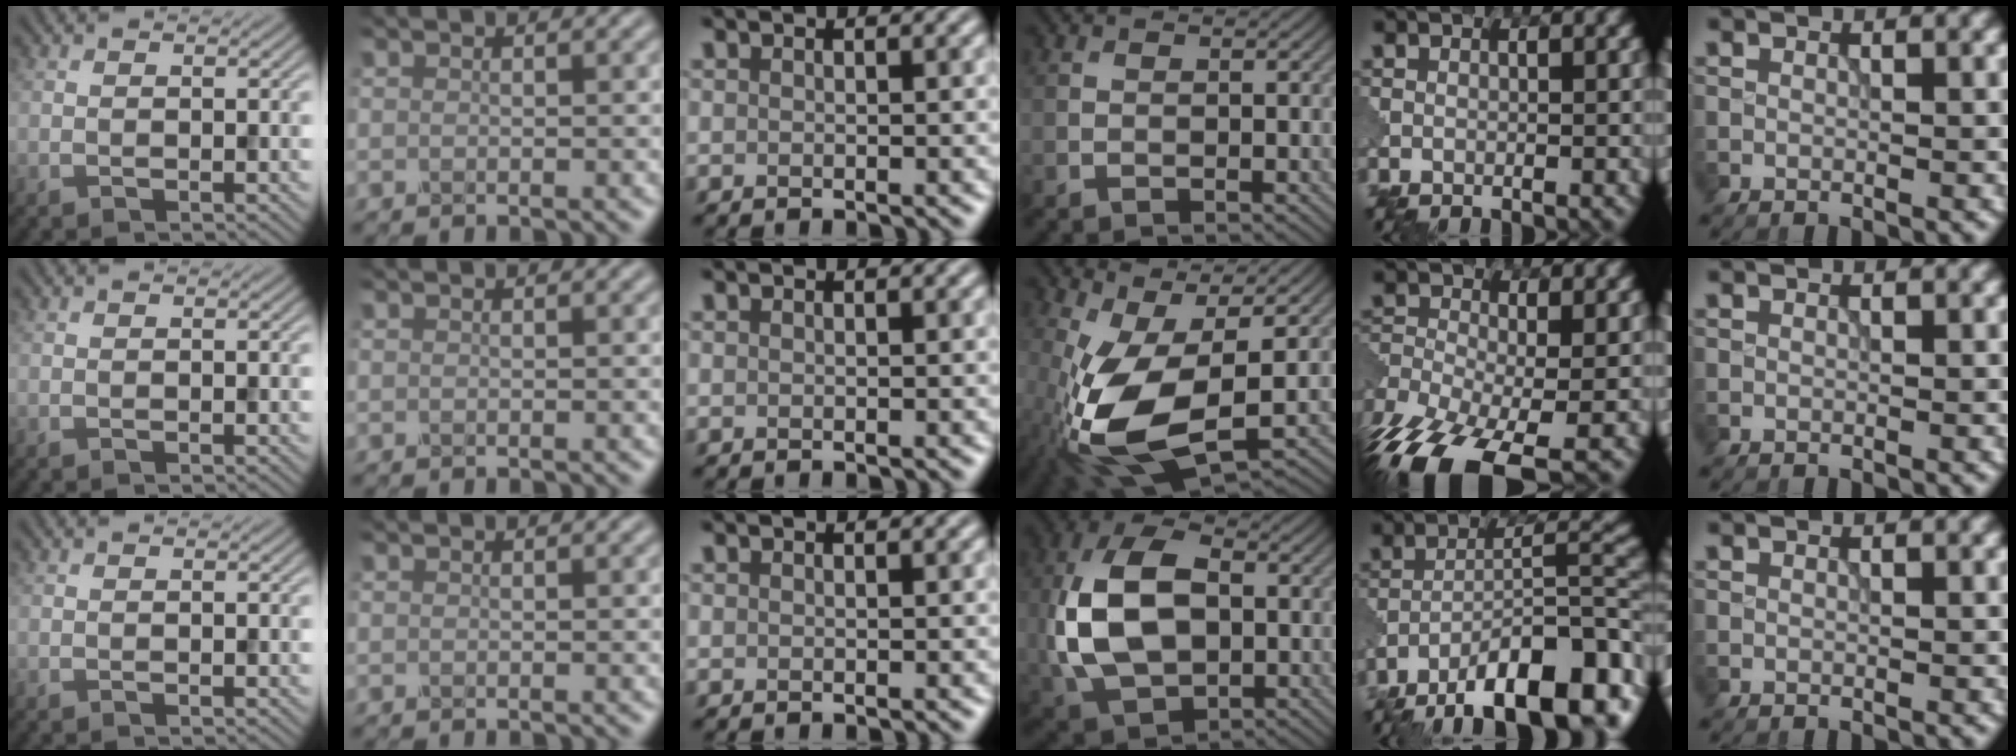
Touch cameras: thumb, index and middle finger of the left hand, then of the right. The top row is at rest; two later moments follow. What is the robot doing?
{"motion": "wrap", "object": "tissue paper"}